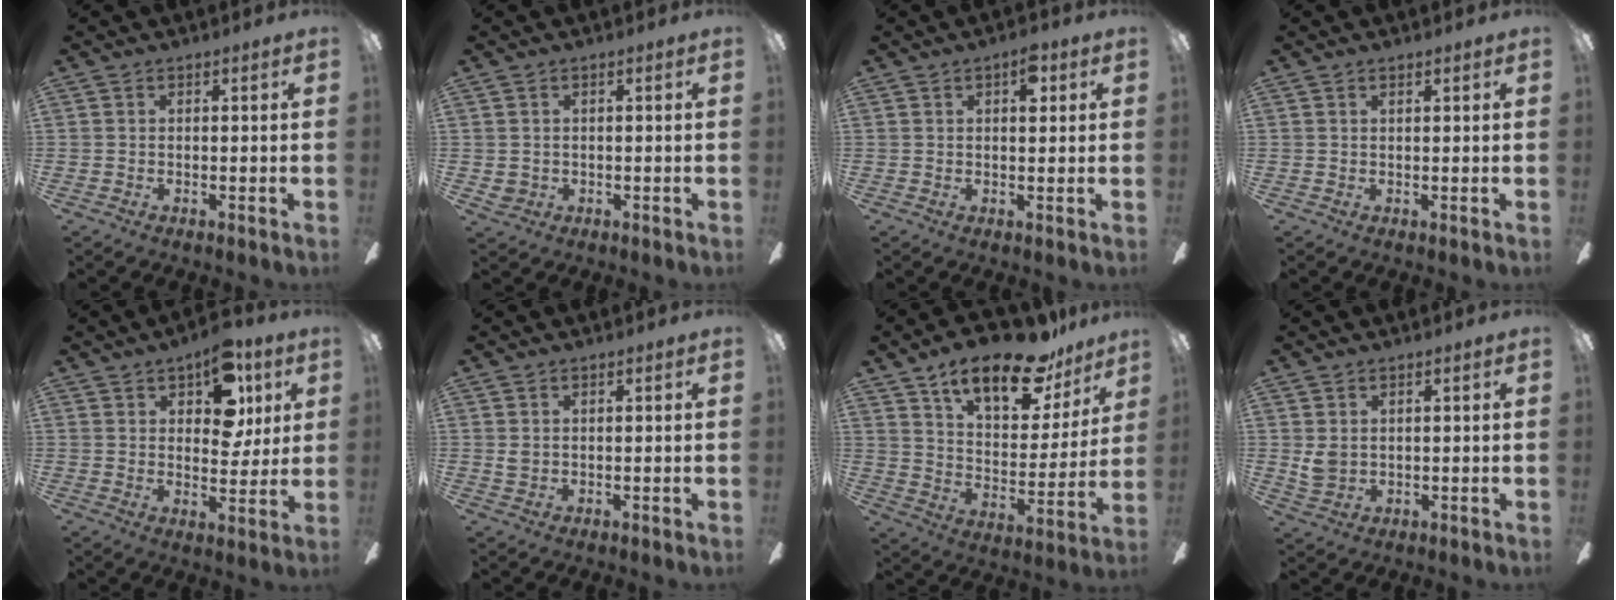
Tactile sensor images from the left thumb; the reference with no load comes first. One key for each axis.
{"total": 1.9, "fx": 0.4, "fy": 1.8, "fz": 0.6, "tx": -0.014, "ty": 0.005, "tz": 0.006}
{"total": 4.4, "fx": 2.2, "fy": 2.0, "fz": 3.2, "tx": -0.038, "ty": -0.005, "tz": 0.030}
{"total": 1.0, "fx": 0.7, "fy": 0.2, "fz": 0.7, "tx": -0.016, "ty": 0.001, "tz": 0.012}
{"total": 12.7, "fx": 6.6, "fy": 7.3, "fz": 8.1, "tx": -0.107, "ty": -0.015, "tz": 0.115}
{"total": 1.5, "fx": 0.6, "fy": 1.0, "fz": 0.9, "tx": -0.021, "ty": 0.005, "tz": 0.011}
{"total": 19.3, "fx": 14.0, "fy": 7.8, "fz": 10.7, "tx": -0.165, "ty": -0.089, "tz": 0.240}
{"total": 4.0, "fx": 1.6, "fy": 2.7, "fz": 2.5, "tx": -0.056, "ty": 0.001, "tz": 0.030}